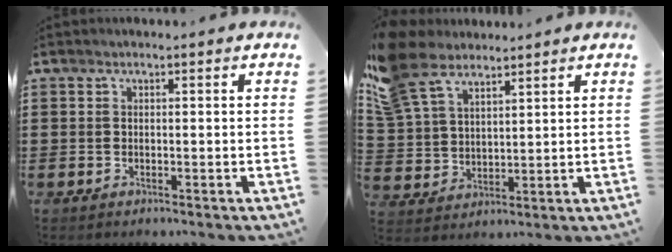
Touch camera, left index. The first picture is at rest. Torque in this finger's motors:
{"motor_torque": [2.14, 0.00, 1.05, 0.21]}